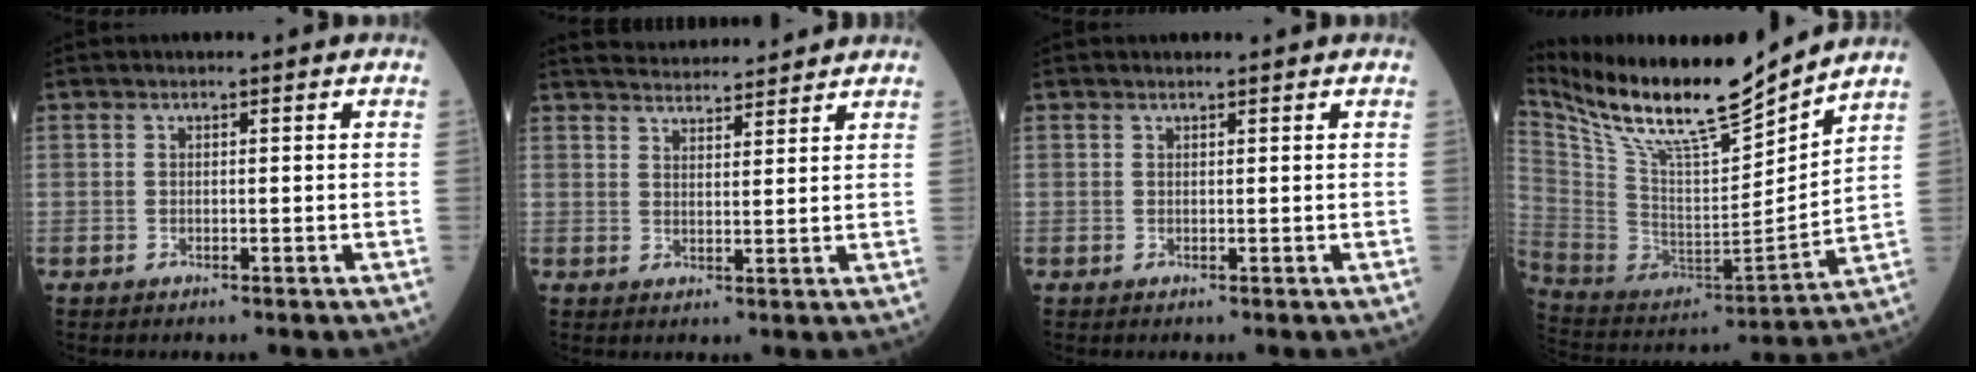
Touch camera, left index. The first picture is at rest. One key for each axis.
{"total": 10.0, "fx": 9.6, "fy": 1.2, "fz": 2.6, "tx": -0.044, "ty": 0.021, "tz": 0.141}
{"total": 1.1, "fx": 1.0, "fy": 0.0, "fz": 0.3, "tx": -0.007, "ty": 0.007, "tz": 0.017}
{"total": 19.9, "fx": 17.1, "fy": 1.5, "fz": 10.2, "tx": -0.196, "ty": -0.018, "tz": 0.312}